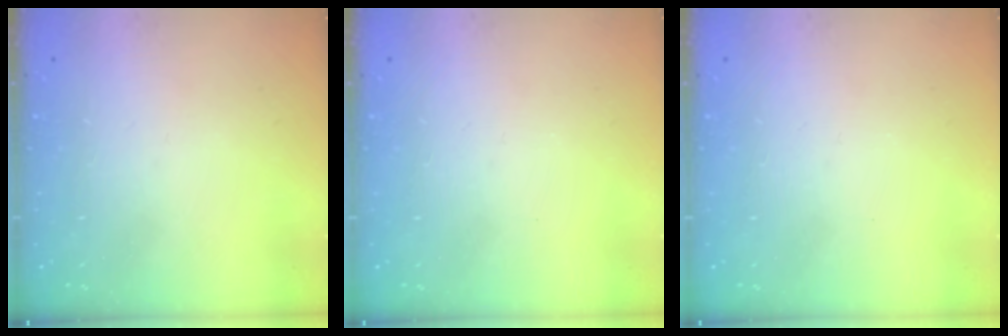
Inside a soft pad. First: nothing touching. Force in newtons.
{"total": 0.0}
{"total": 0.0}